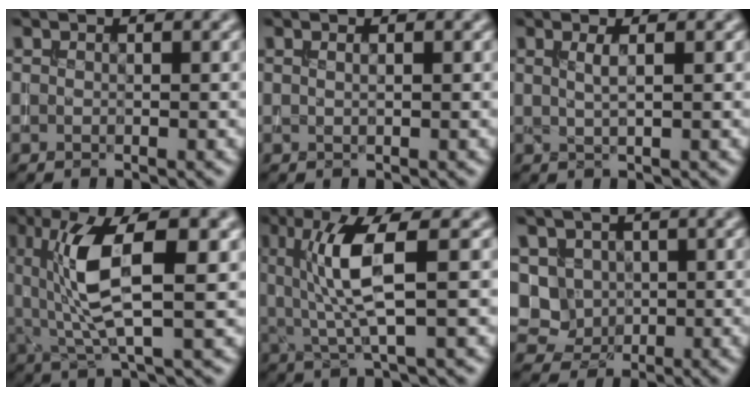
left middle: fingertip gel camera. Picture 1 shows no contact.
{"total": 0.7, "force": [0.4, 0.3, 0.6], "torque": [-0.002, 0.000, 0.001]}
{"total": 1.6, "force": [0.5, 0.6, 1.4], "torque": [-0.019, 0.004, 0.005]}
{"total": 8.9, "force": [1.8, 2.6, 8.3], "torque": [-0.152, 0.001, 0.034]}
{"total": 6.0, "force": [1.1, 1.0, 5.8], "torque": [-0.124, -0.001, 0.026]}
{"total": 3.8, "force": [0.9, 3.4, 1.4], "torque": [-0.030, 0.001, 0.026]}